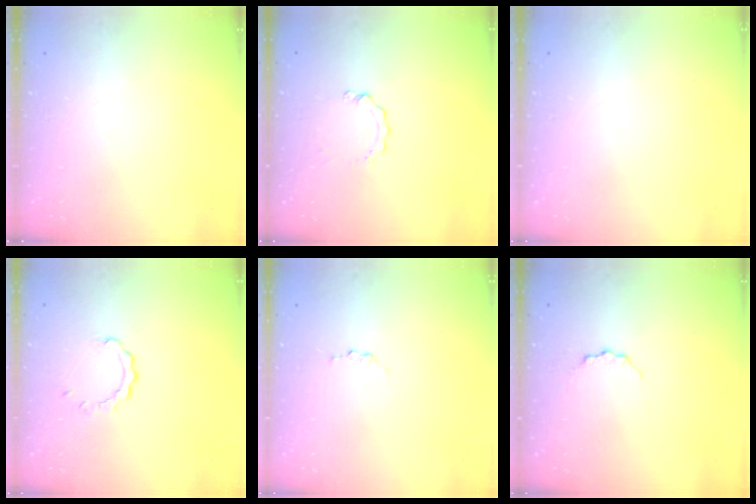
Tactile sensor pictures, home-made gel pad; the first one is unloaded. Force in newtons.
{"total": 3.5, "press": 3.5, "slide": 0.3}
{"total": 1.6, "press": 1.6, "slide": 0.1}
{"total": 2.9, "press": 2.9, "slide": 0.4}
{"total": 2.8, "press": 2.8, "slide": 0.3}
{"total": 3.8, "press": 3.8, "slide": 0.5}